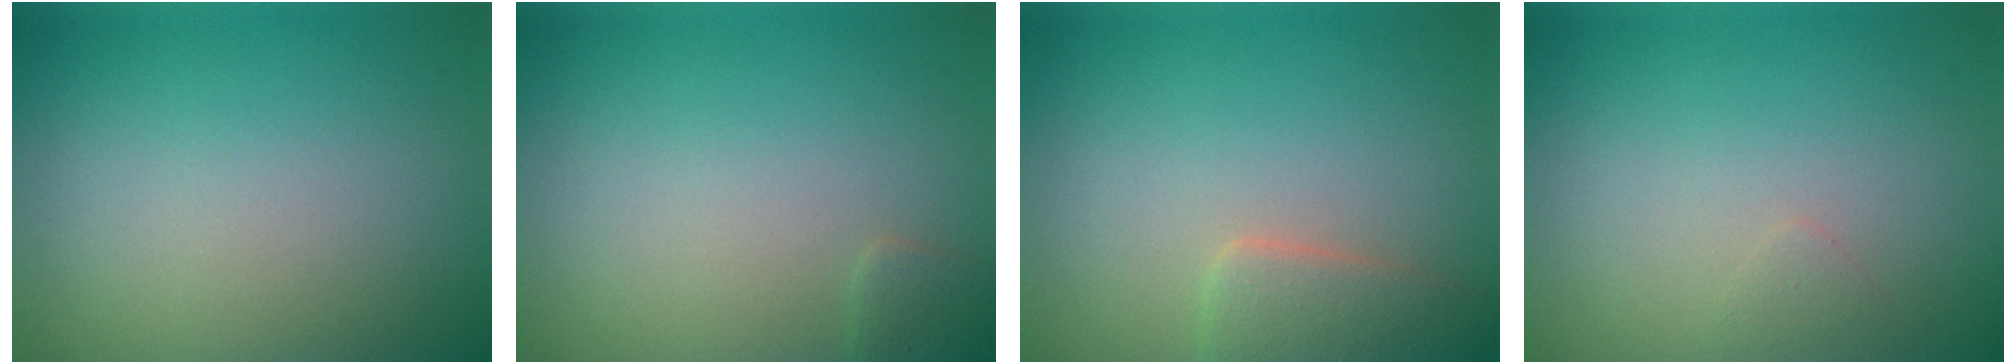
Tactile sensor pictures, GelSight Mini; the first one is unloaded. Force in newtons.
{"total": 1.0, "press": 1.0, "slide": 0.1}
{"total": 2.9, "press": 2.9, "slide": 0.3}
{"total": 0.6, "press": 0.6, "slide": 0.0}